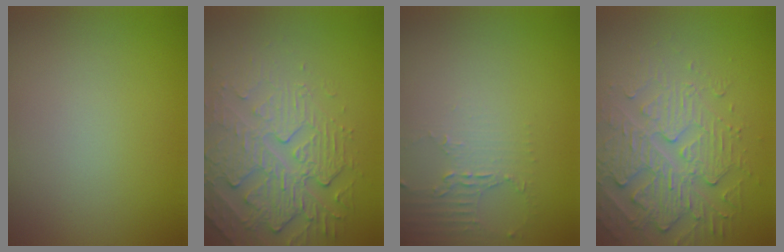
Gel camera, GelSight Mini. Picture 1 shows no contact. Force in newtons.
{"total": 4.4, "press": 4.0, "slide": 1.6}
{"total": 2.2, "press": 1.6, "slide": 1.5}
{"total": 4.7, "press": 4.2, "slide": 2.2}